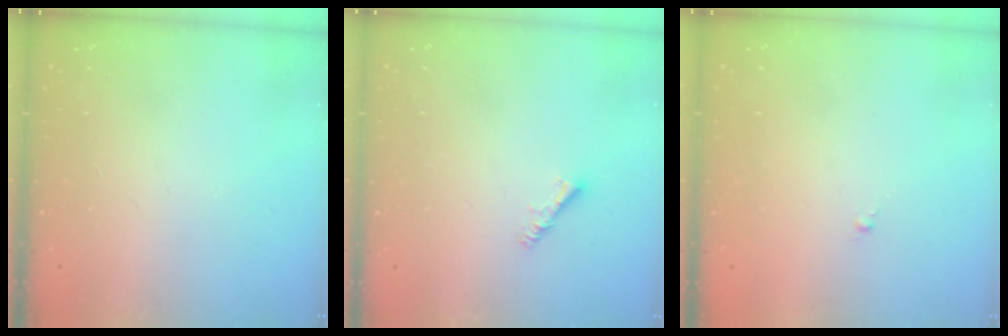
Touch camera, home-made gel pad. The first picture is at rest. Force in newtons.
{"total": 3.2, "press": 3.2, "slide": 0.6}
{"total": 0.0}